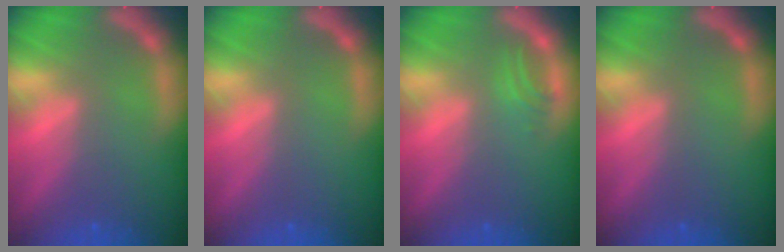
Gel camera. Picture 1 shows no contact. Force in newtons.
{"total": 0.0}
{"total": 1.5}
{"total": 0.0}